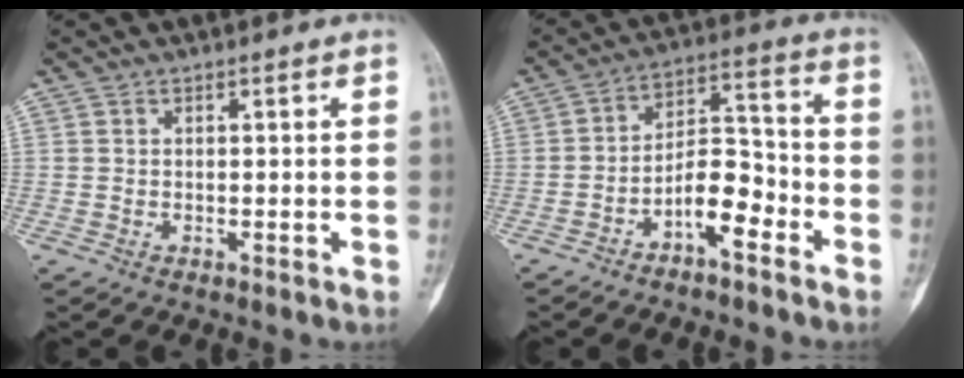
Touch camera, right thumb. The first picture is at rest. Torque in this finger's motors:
{"motor_torque": [0.14, 0.45, -0.07, 0.13, 0.08]}